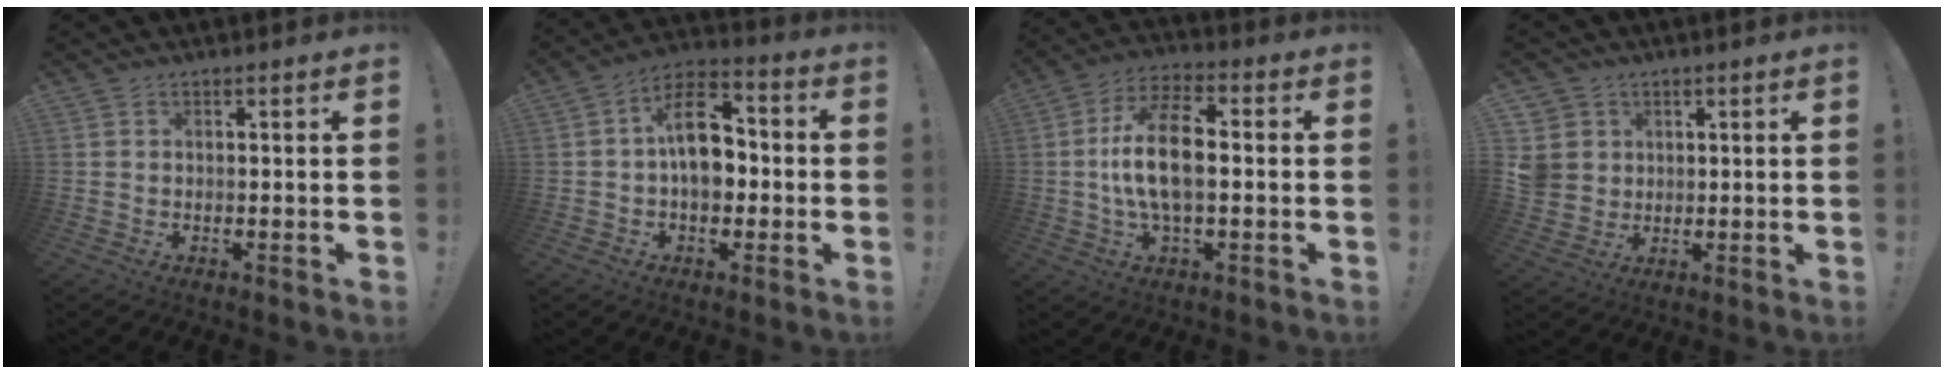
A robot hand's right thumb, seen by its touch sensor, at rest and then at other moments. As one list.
[{"total": 14.6, "force": [0.3, 9.5, 11.0], "torque": [-0.168, 0.021, 0.006]}, {"total": 13.8, "force": [-0.4, 6.0, 12.4], "torque": [-0.233, 0.008, -0.012]}, {"total": 6.9, "force": [1.7, 6.4, 1.8], "torque": [-0.042, -0.009, 0.035]}]